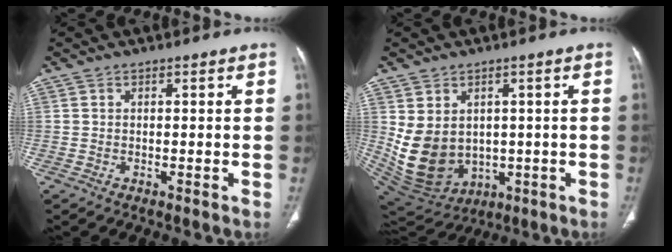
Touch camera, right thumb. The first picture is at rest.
{"total": 13.0, "force": [0.2, 10.2, 8.1], "torque": [-0.131, -0.009, 0.046]}